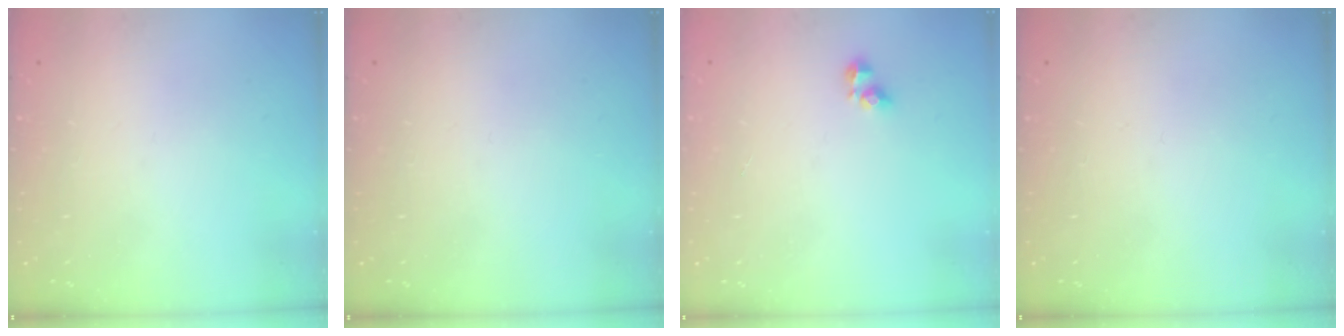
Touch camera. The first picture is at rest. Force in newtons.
{"total": 0.0}
{"total": 3.0, "press": 3.0, "slide": 0.3}
{"total": 0.0}